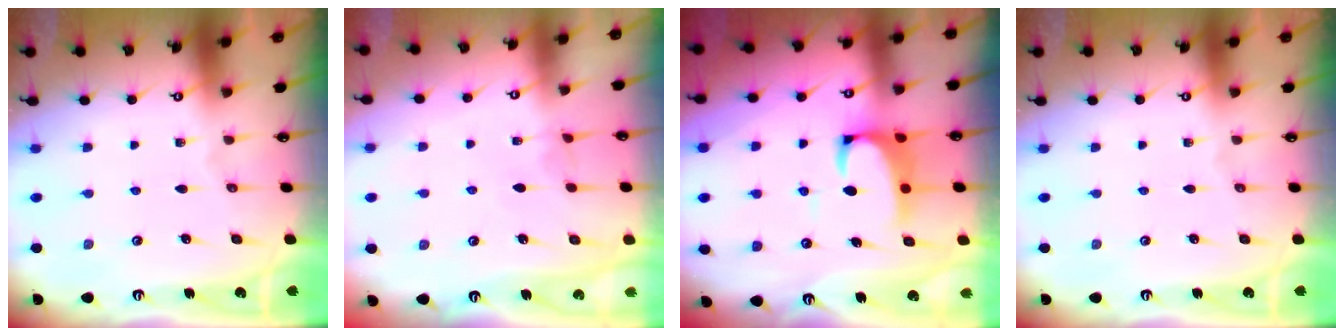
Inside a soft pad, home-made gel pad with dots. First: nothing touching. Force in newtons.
{"total": 3.1, "press": 3.1, "slide": 0.4}
{"total": 2.8, "press": 2.4, "slide": 1.4}
{"total": 0.0}